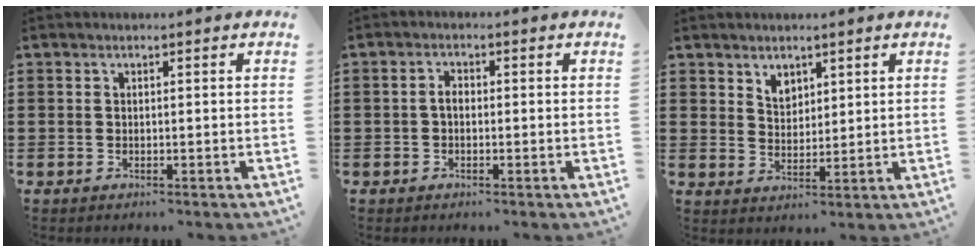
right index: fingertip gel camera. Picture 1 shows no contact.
{"total": 1.8, "force": [-0.4, 1.0, 1.5], "torque": [-0.036, 0.000, -0.010]}
{"total": 2.9, "force": [2.3, 1.8, 0.5], "torque": [-0.019, 0.006, 0.043]}